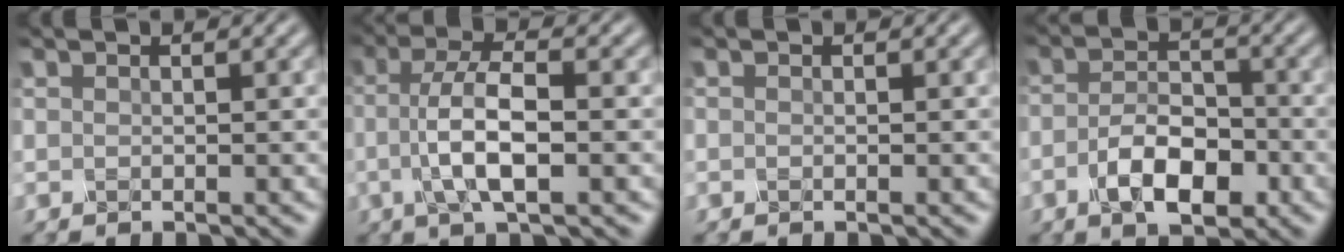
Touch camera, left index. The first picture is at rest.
{"total": 5.4, "force": [-0.9, 1.7, 5.1], "torque": [-0.100, 0.002, -0.025]}
{"total": 0.0}
{"total": 5.4, "force": [-2.5, 2.7, 4.0], "torque": [-0.069, -0.001, -0.051]}